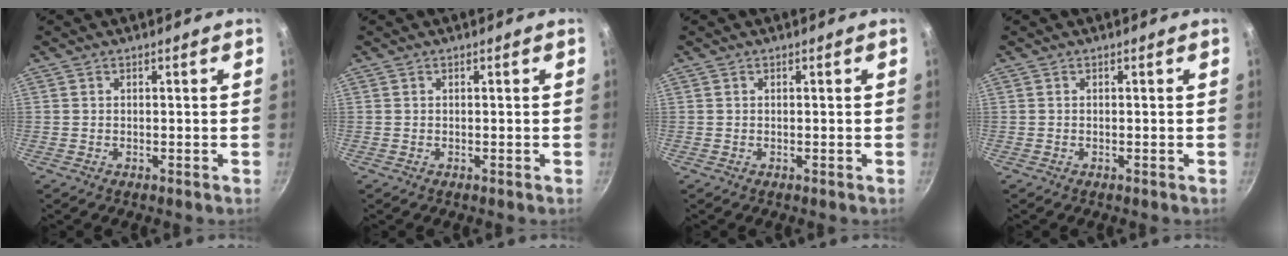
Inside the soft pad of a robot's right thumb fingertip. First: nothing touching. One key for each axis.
{"total": 0.0}
{"total": 0.0}
{"total": 0.0}